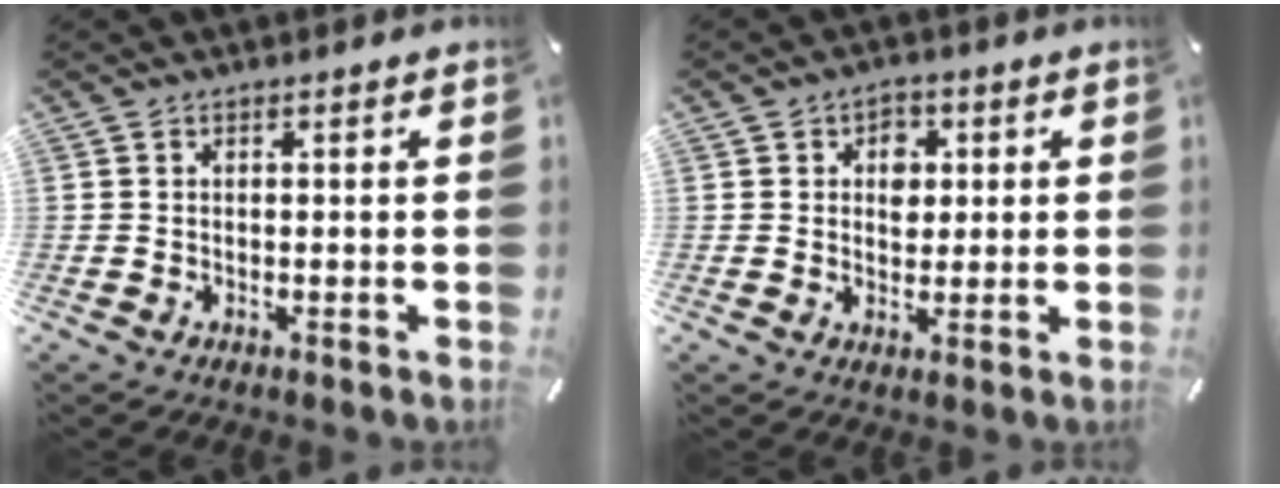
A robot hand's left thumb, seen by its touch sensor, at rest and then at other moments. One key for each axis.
{"total": 5.1, "fx": 0.9, "fy": 4.3, "fz": 2.6, "tx": -0.018, "ty": -0.006, "tz": 0.007}